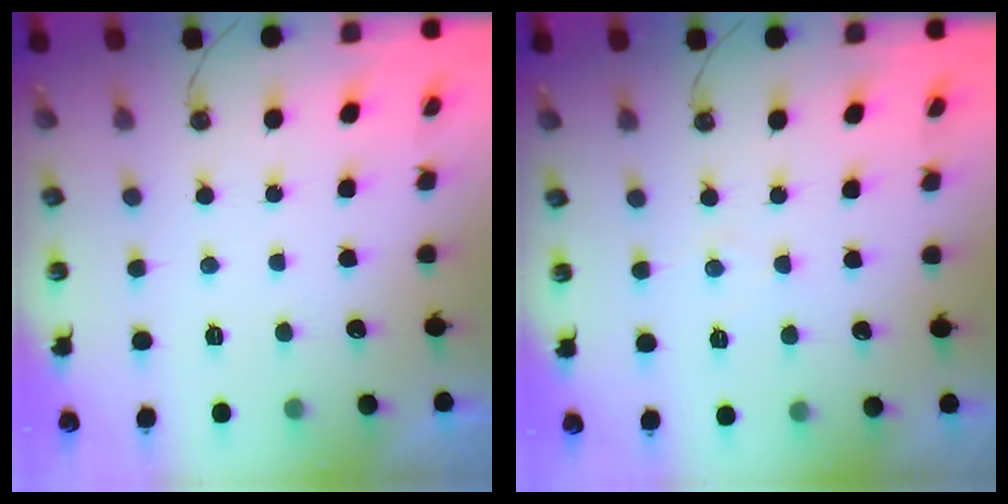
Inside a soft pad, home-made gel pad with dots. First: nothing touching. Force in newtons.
{"total": 3.9, "press": 3.8, "slide": 0.7}